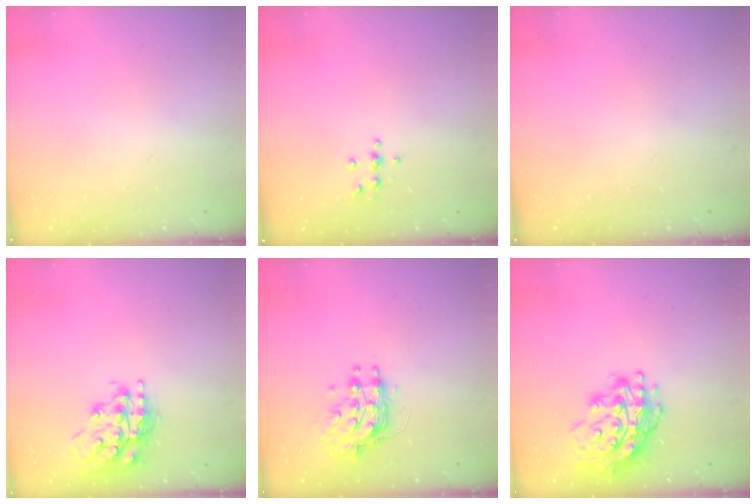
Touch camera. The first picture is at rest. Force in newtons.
{"total": 3.9, "press": 3.9, "slide": 0.5}
{"total": 0.0}
{"total": 17.6, "press": 17.5, "slide": 1.4}
{"total": 10.1, "press": 10.1, "slide": 0.4}
{"total": 21.4, "press": 21.3, "slide": 2.1}